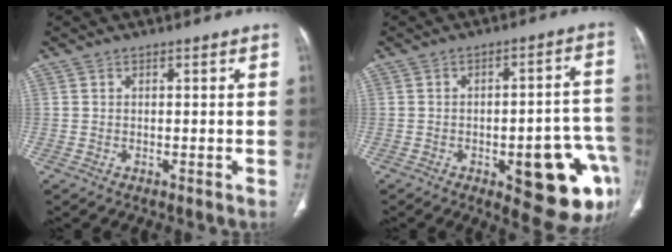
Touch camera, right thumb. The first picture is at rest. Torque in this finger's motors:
{"motor_torque": [2.11, 1.44, 1.30, -1.15, 0.07]}